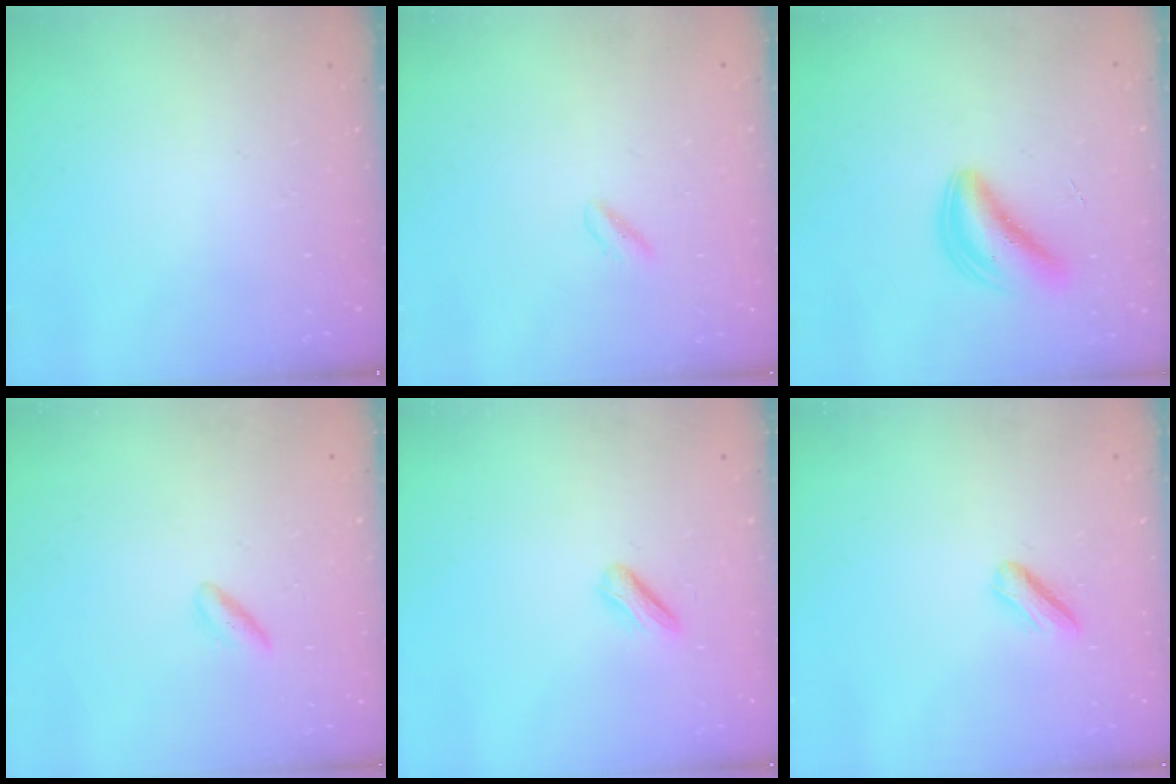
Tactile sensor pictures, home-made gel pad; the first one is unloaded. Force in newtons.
{"total": 2.7, "press": 2.5, "slide": 0.9}
{"total": 5.9, "press": 5.8, "slide": 0.7}
{"total": 2.5, "press": 2.2, "slide": 1.1}
{"total": 3.7, "press": 3.6, "slide": 1.0}
{"total": 3.8, "press": 3.8, "slide": 0.4}